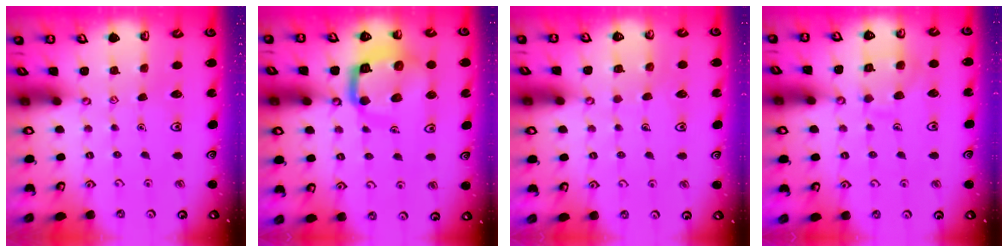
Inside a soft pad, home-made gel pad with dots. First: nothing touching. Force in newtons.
{"total": 13.2, "press": 13.1, "slide": 1.7}
{"total": 5.1, "press": 5.0, "slide": 0.4}
{"total": 9.0, "press": 9.0, "slide": 0.9}